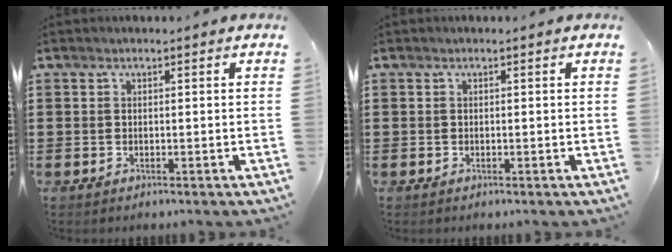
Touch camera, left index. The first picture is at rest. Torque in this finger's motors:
{"motor_torque": [-0.02, -0.01, 0.03, 0.00]}